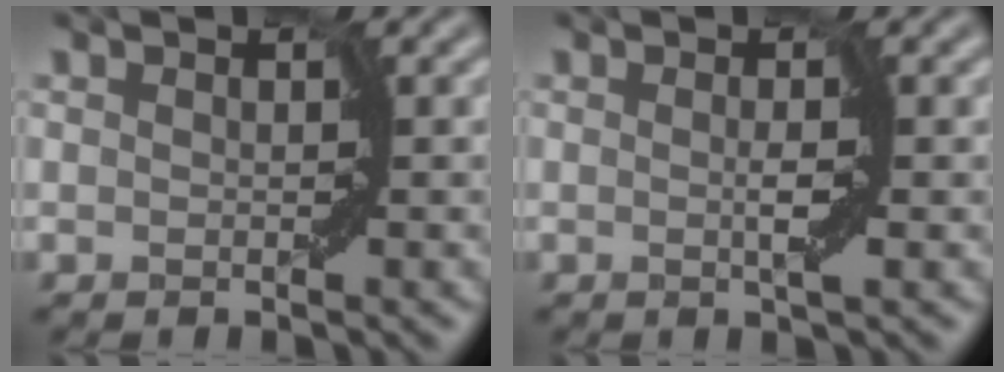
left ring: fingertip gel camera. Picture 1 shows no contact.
{"total": 1.2, "force": [-0.2, -0.1, 1.2], "torque": [-0.030, -0.001, -0.002]}